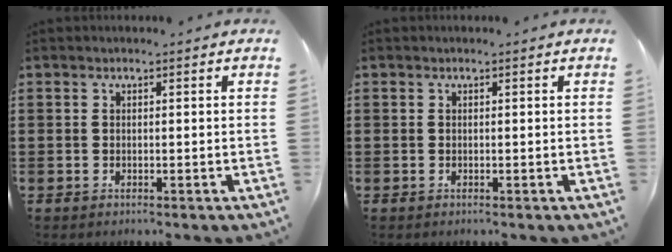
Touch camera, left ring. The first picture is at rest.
{"total": 0.0}